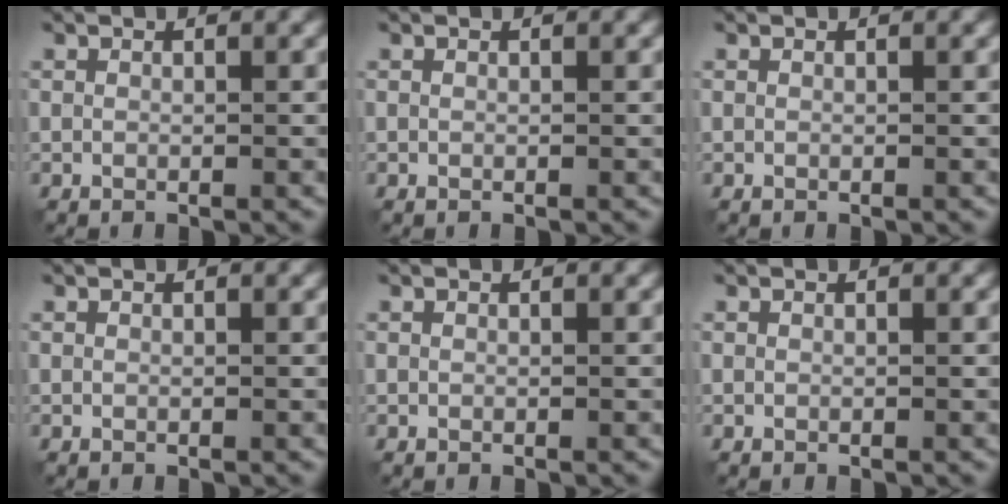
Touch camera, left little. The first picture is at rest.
{"total": 0.0}
{"total": 0.0}
{"total": 0.0}
{"total": 0.0}
{"total": 0.0}